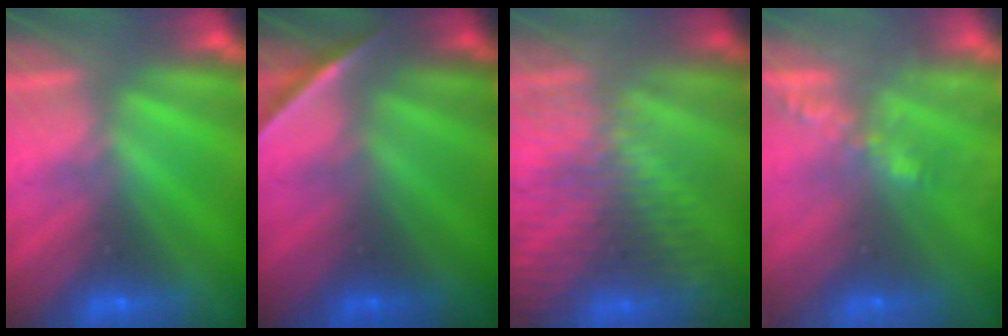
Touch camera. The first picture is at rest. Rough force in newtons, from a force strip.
{"total": 1.6}
{"total": 6.9}
{"total": 9.1}